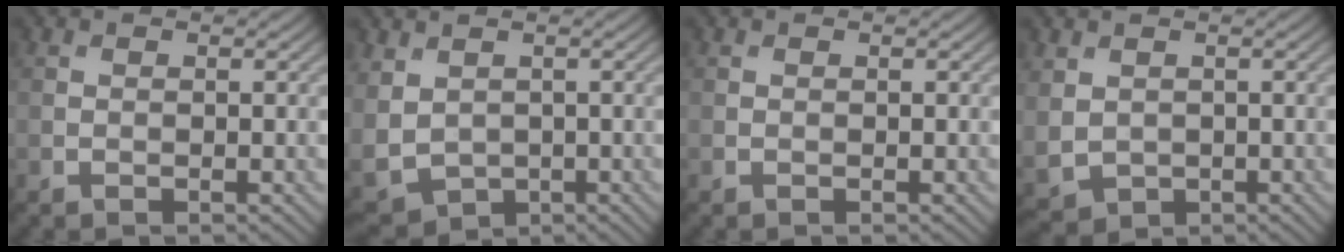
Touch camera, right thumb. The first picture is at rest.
{"total": 5.9, "force": [0.6, 4.6, 3.7], "torque": [-0.127, -0.020, 0.018]}
{"total": 0.0}
{"total": 3.3, "force": [0.6, 2.8, 1.8], "torque": [-0.065, -0.014, 0.017]}